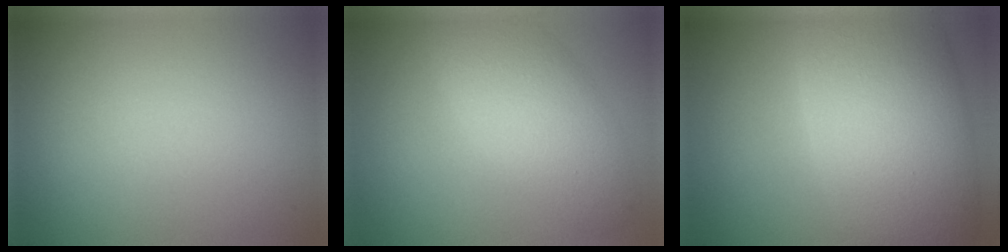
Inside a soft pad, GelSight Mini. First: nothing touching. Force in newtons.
{"total": 5.6, "press": 5.6, "slide": 0.3}
{"total": 13.0, "press": 13.0, "slide": 0.6}